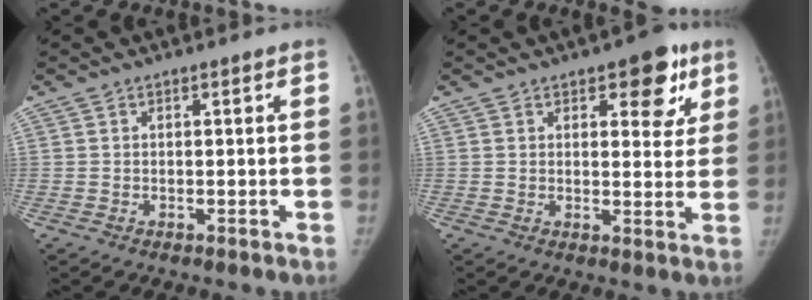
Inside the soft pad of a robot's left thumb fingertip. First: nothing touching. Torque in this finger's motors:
{"motor_torque": [-0.15, 0.17, 0.57, -0.34, 0.10]}